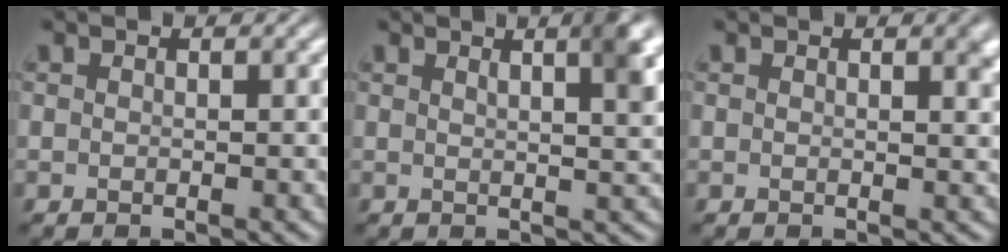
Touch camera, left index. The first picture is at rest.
{"total": 4.3, "force": [2.2, 1.2, 3.6], "torque": [-0.028, 0.013, 0.022]}
{"total": 1.6, "force": [1.0, 0.6, 1.2], "torque": [-0.006, 0.002, 0.013]}